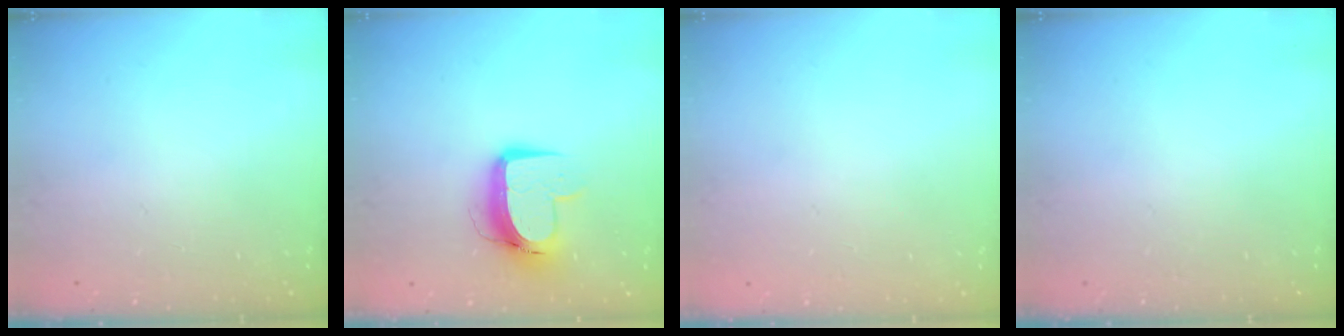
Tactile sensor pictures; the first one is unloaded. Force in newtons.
{"total": 11.3, "press": 11.2, "slide": 1.3}
{"total": 0.7, "press": 0.6, "slide": 0.3}
{"total": 0.0}